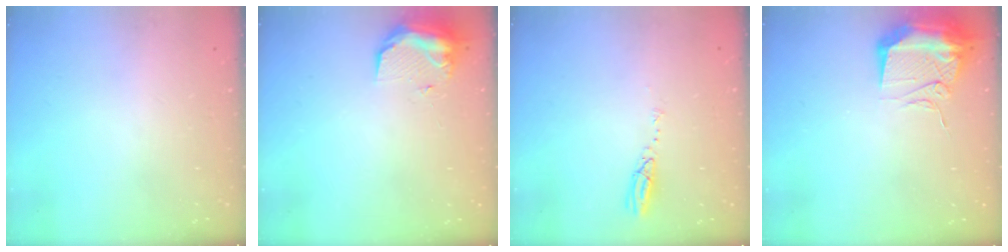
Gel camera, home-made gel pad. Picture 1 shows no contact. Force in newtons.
{"total": 9.7, "press": 9.6, "slide": 0.9}
{"total": 3.7, "press": 3.7, "slide": 0.1}
{"total": 12.6, "press": 12.5, "slide": 1.2}